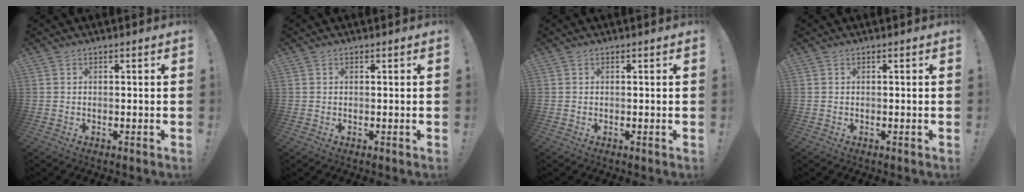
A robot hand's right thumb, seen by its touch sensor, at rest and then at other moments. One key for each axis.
{"total": 0.0}
{"total": 0.0}
{"total": 0.0}